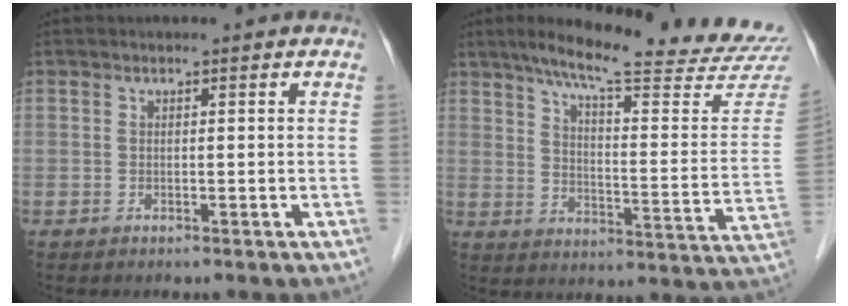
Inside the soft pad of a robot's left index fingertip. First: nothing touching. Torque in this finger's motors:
{"motor_torque": [0.60, -0.76, 0.27, 0.08]}